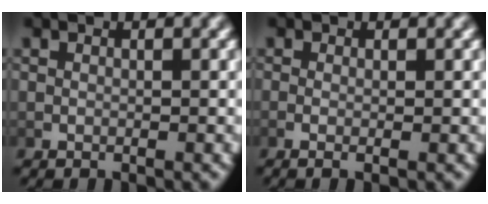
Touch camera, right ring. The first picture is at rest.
{"total": 1.1, "force": [-0.5, 0.1, 1.0], "torque": [-0.033, -0.013, -0.006]}